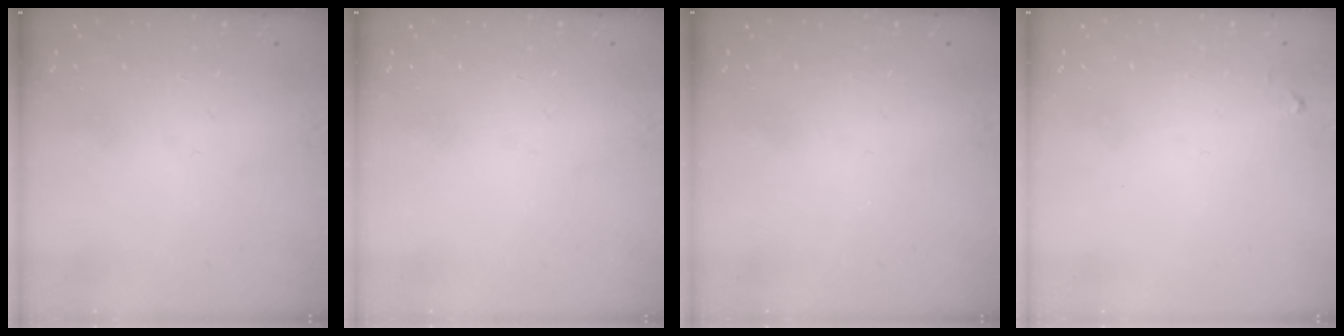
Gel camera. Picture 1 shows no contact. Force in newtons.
{"total": 0.0}
{"total": 0.0}
{"total": 3.9, "press": 3.9, "slide": 0.6}